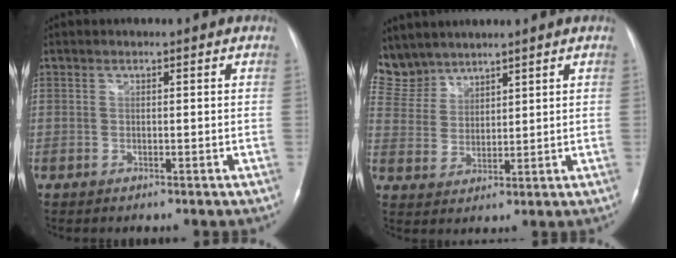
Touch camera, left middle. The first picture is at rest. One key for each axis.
{"total": 7.9, "fx": 7.2, "fy": 3.2, "fz": 0.0, "tx": -0.010, "ty": 0.010, "tz": 0.160}